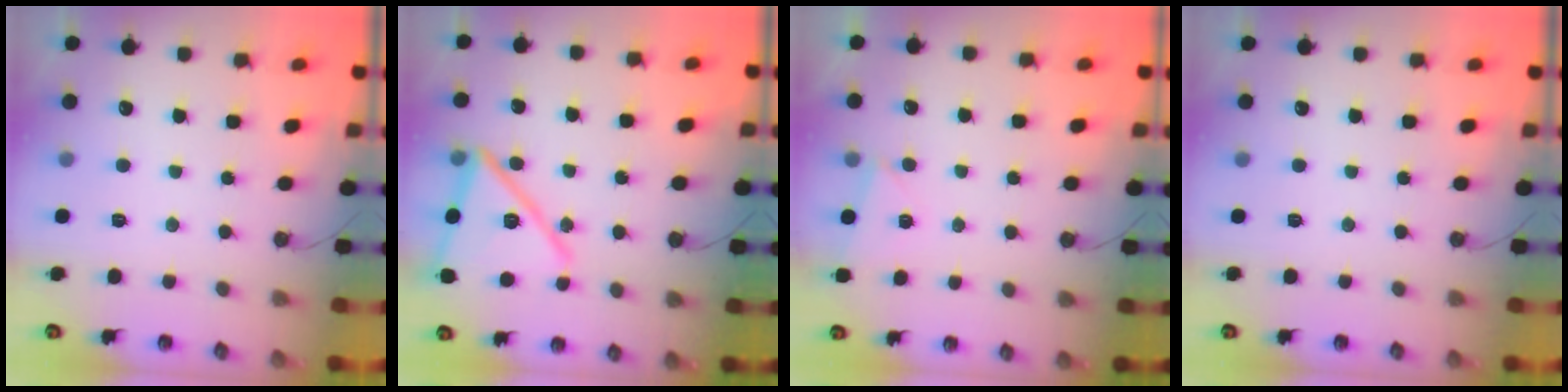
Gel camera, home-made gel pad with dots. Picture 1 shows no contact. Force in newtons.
{"total": 18.4, "press": 18.4, "slide": 1.1}
{"total": 3.9, "press": 2.9, "slide": 2.6}
{"total": 0.0}